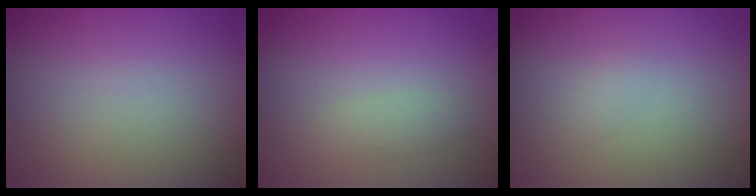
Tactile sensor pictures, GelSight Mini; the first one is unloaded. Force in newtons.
{"total": 1.1, "press": 1.1, "slide": 0.0}
{"total": 0.5, "press": 0.5, "slide": 0.1}